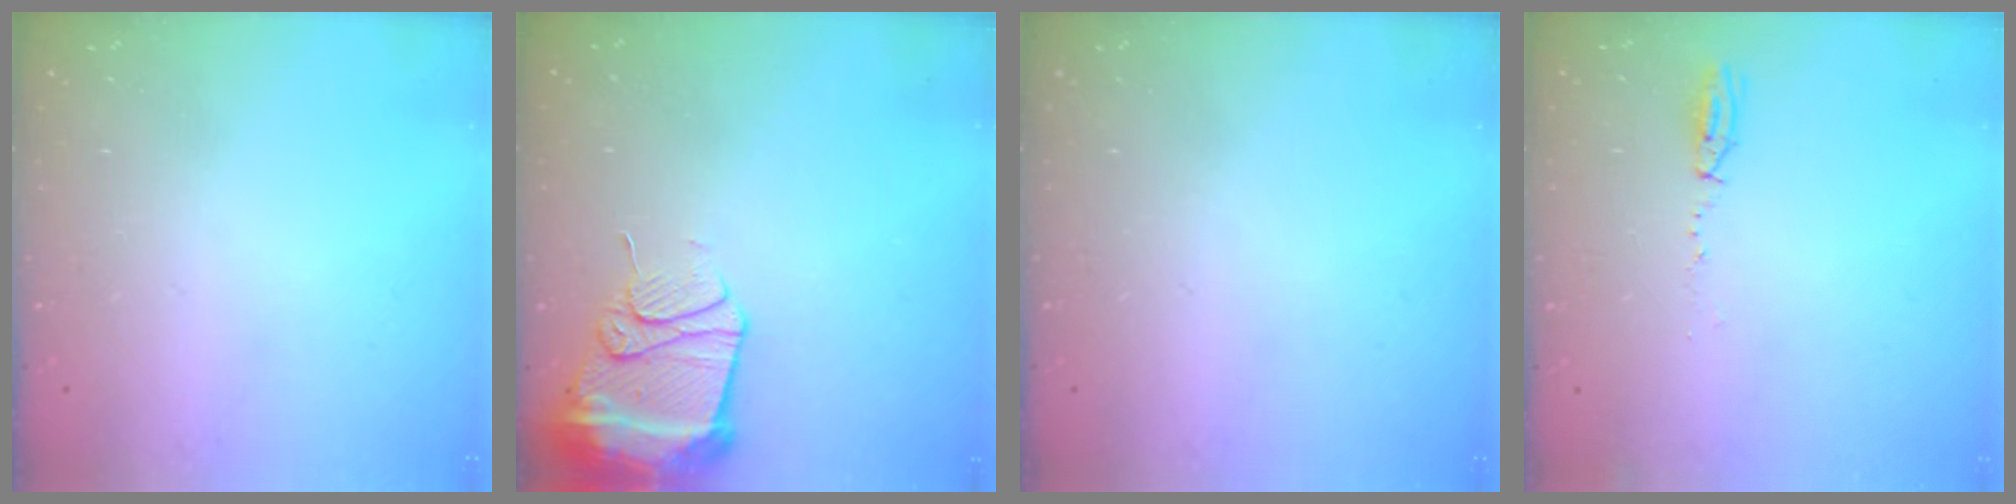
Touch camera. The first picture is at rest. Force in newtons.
{"total": 13.2, "press": 13.2, "slide": 1.4}
{"total": 0.0}
{"total": 3.9, "press": 3.8, "slide": 0.9}